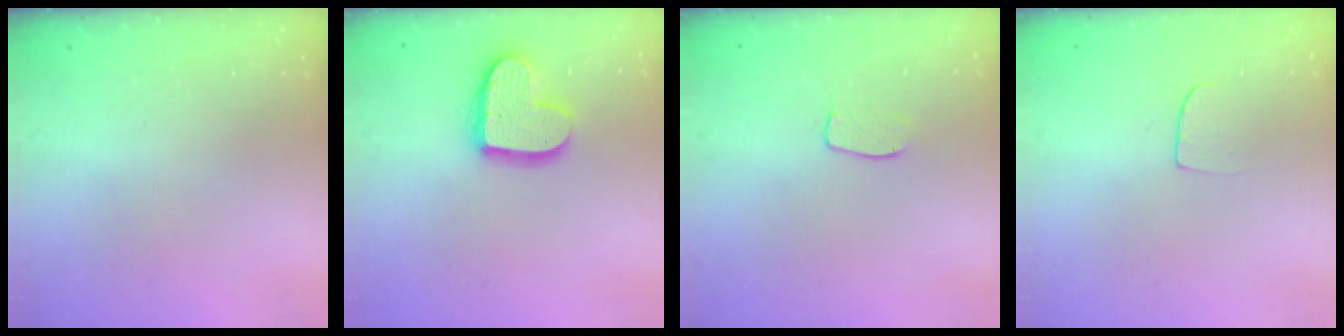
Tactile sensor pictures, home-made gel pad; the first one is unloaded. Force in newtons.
{"total": 16.2, "press": 16.1, "slide": 1.5}
{"total": 4.8, "press": 4.8, "slide": 0.3}
{"total": 5.5, "press": 5.5, "slide": 0.3}